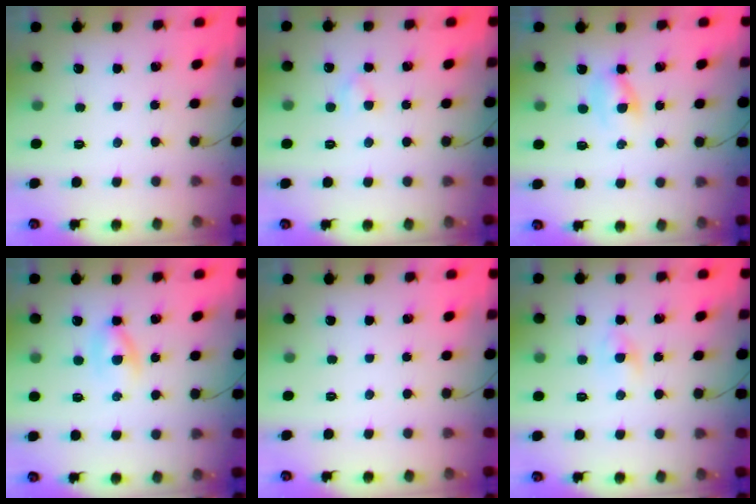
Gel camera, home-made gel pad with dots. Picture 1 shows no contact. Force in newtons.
{"total": 2.6, "press": 2.4, "slide": 1.0}
{"total": 2.0, "press": 1.8, "slide": 0.9}
{"total": 2.7, "press": 2.5, "slide": 1.1}
{"total": 0.0}
{"total": 2.3, "press": 2.1, "slide": 0.9}